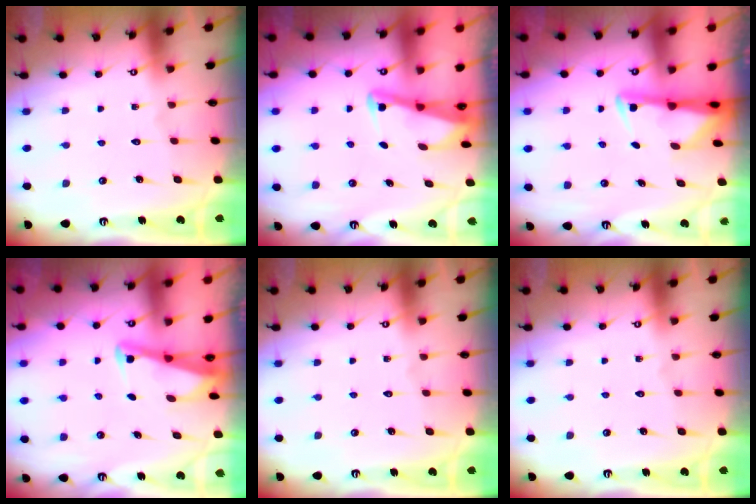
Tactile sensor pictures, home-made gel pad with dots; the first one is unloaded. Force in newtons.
{"total": 3.0, "press": 2.9, "slide": 0.4}
{"total": 2.9, "press": 2.8, "slide": 0.7}
{"total": 2.8, "press": 2.8, "slide": 0.3}
{"total": 0.0}
{"total": 0.0}